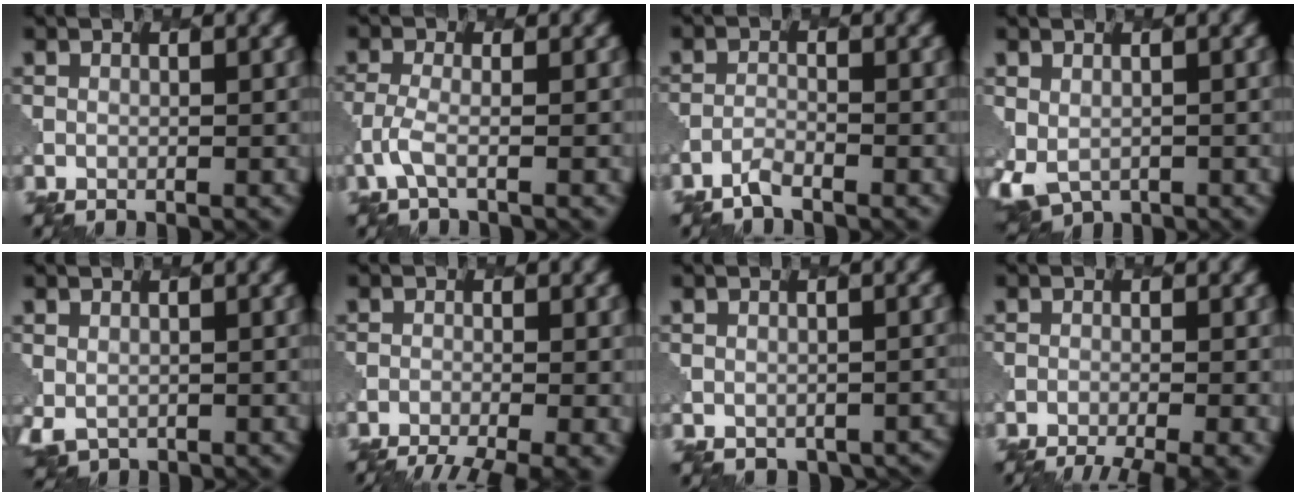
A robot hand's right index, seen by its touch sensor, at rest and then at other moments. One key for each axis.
{"total": 2.0, "fx": -0.9, "fy": 0.4, "fz": 1.7, "tx": -0.039, "ty": -0.004, "tz": -0.029}
{"total": 1.3, "fx": -1.2, "fy": 0.1, "fz": 0.3, "tx": -0.008, "ty": -0.001, "tz": -0.028}
{"total": 3.8, "fx": -0.9, "fy": 2.9, "fz": 2.2, "tx": -0.047, "ty": -0.022, "tz": 0.003}
{"total": 1.8, "fx": -0.4, "fy": 1.6, "fz": 0.8, "tx": -0.018, "ty": -0.013, "tz": 0.004}
{"total": 6.4, "fx": -4.8, "fy": 1.5, "fz": 3.9, "tx": -0.063, "ty": -0.025, "tz": -0.068}
{"total": 2.5, "fx": -1.9, "fy": 1.5, "fz": 0.6, "tx": -0.011, "ty": -0.010, "tz": -0.007}
{"total": 5.0, "fx": -3.9, "fy": 1.1, "fz": 3.0, "tx": -0.041, "ty": -0.014, "tz": -0.055}